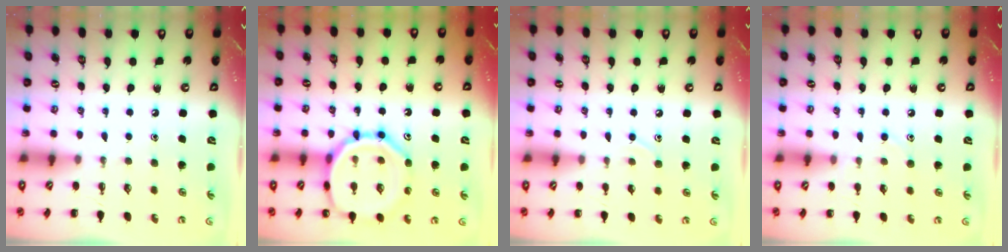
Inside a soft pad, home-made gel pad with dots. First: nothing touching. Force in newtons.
{"total": 16.9, "press": 16.8, "slide": 1.7}
{"total": 6.7, "press": 6.3, "slide": 2.3}
{"total": 6.8, "press": 6.5, "slide": 2.0}